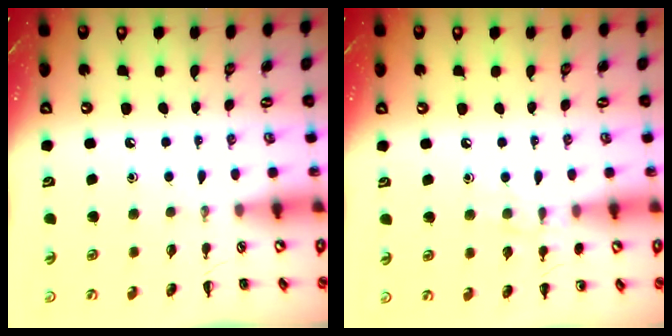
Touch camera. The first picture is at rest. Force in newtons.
{"total": 7.7, "press": 7.4, "slide": 2.0}